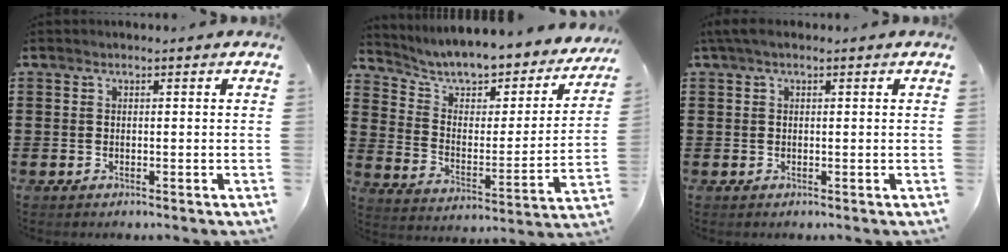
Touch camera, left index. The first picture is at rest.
{"total": 7.2, "force": [6.6, 1.4, 2.5], "torque": [-0.083, -0.053, 0.109]}
{"total": 1.3, "force": [0.4, 0.6, 1.1], "torque": [-0.024, 0.006, 0.007]}